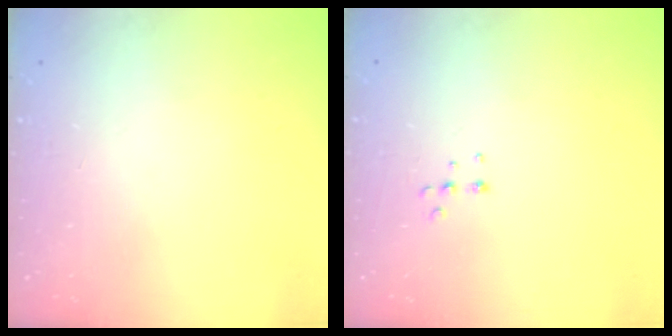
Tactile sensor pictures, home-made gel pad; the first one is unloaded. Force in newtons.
{"total": 4.5, "press": 4.4, "slide": 0.7}